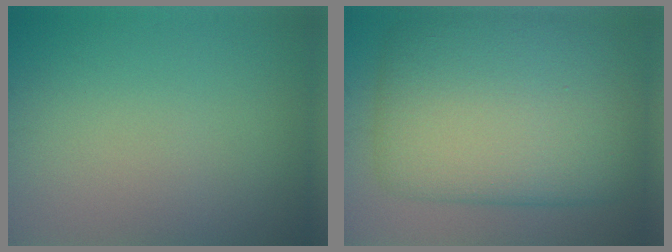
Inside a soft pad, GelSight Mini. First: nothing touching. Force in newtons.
{"total": 12.3, "press": 12.3, "slide": 0.2}